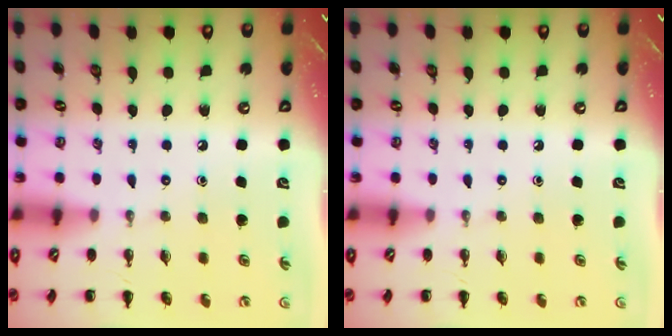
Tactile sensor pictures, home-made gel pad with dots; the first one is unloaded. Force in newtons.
{"total": 0.0}